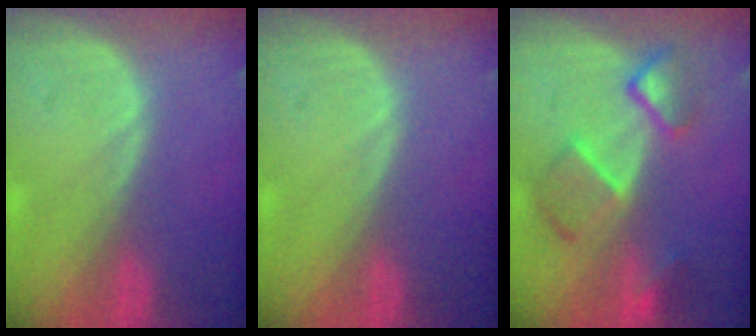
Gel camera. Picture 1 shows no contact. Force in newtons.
{"total": 0.0}
{"total": 7.1, "press": 6.9, "slide": 1.9}